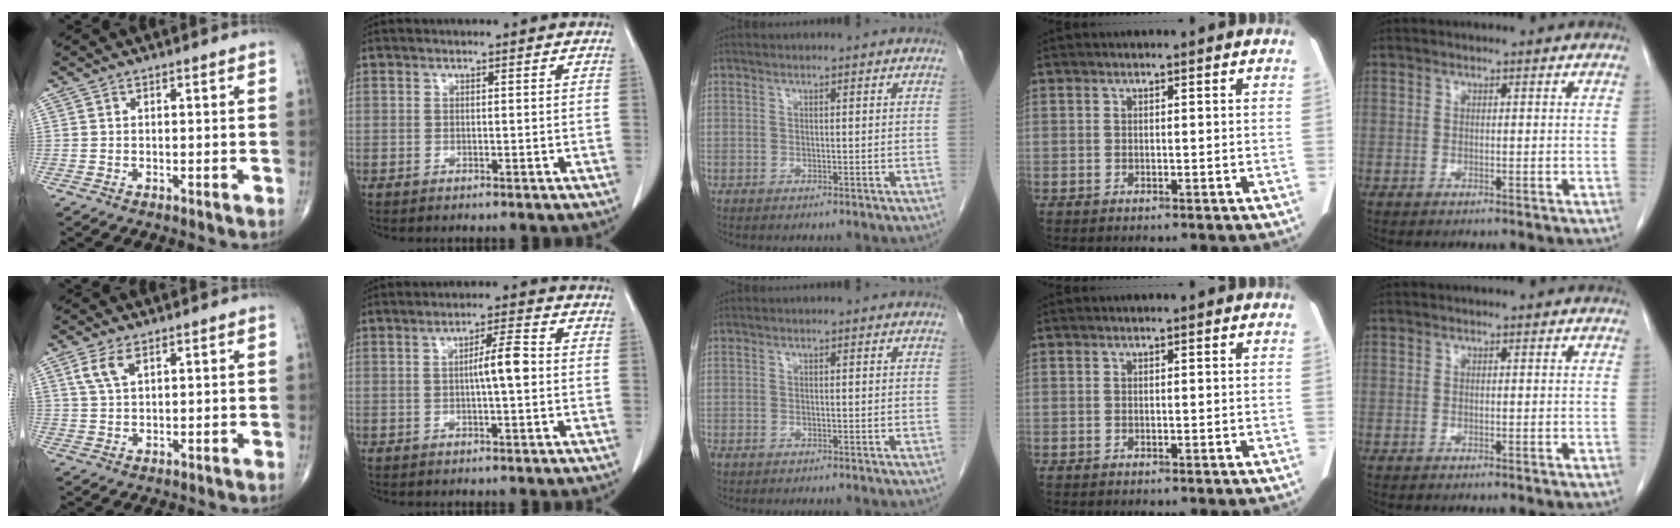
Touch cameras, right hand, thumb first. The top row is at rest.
{"thumb": {"total": 4.4, "force": [2.2, 2.0, 3.2], "torque": [-0.070, 0.002, 0.050]}, "index": {"total": 4.4, "force": [0.0, 0.4, 4.4], "torque": [-0.075, 0.008, -0.002]}, "middle": {"total": 2.7, "force": [-2.2, 0.7, 1.3], "torque": [-0.022, -0.007, -0.027]}}